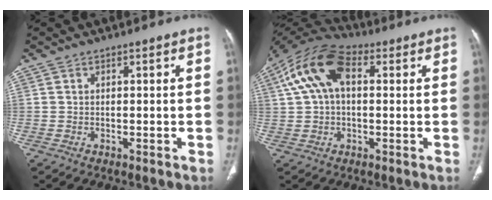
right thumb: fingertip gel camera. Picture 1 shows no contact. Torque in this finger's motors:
{"motor_torque": [-1.09, 1.78, 1.36, 0.01, 0.17]}